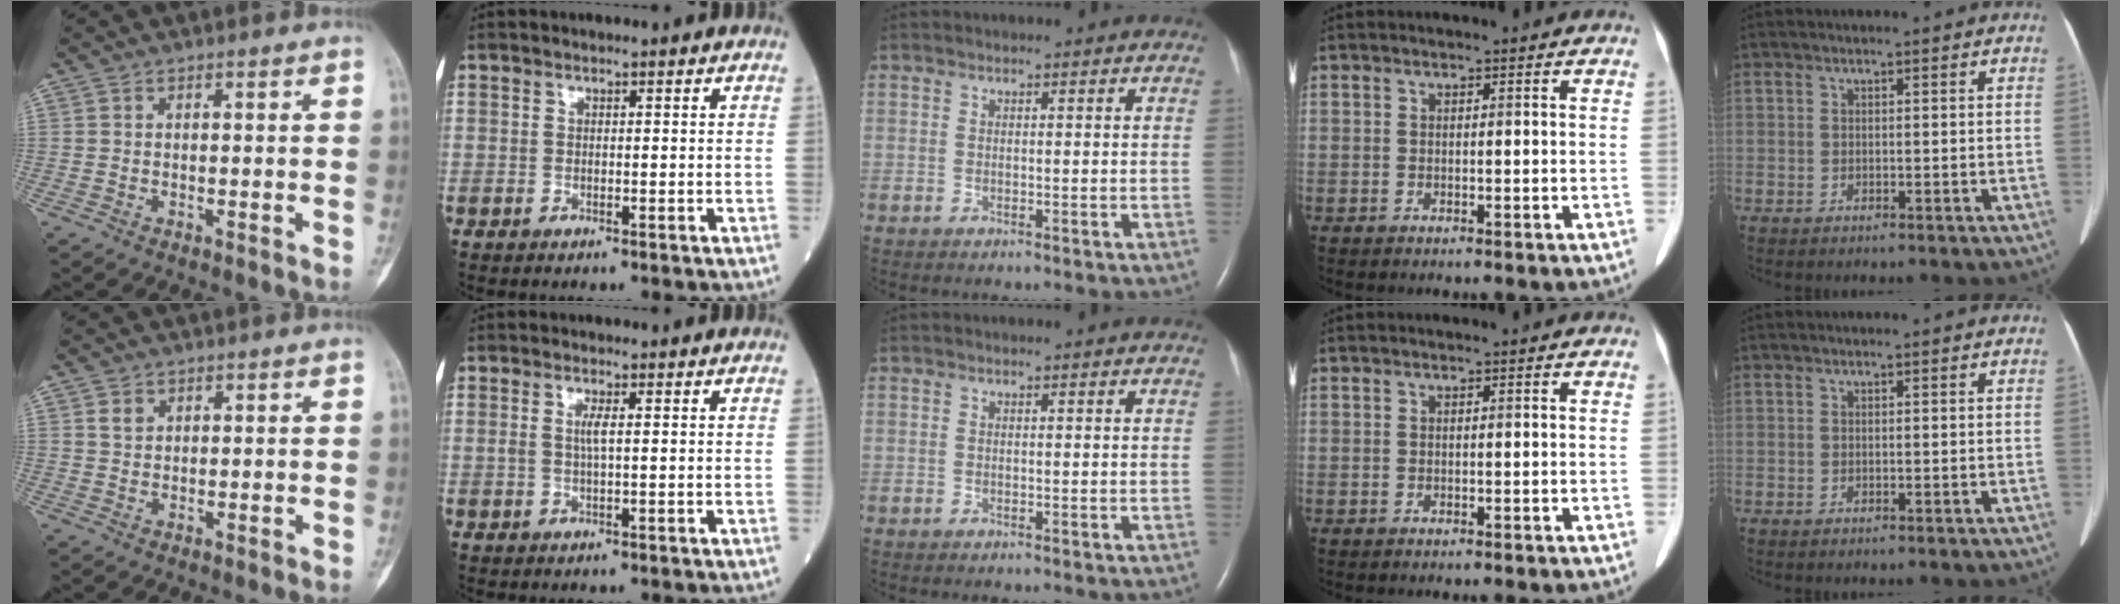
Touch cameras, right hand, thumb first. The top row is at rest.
{"thumb": {"total": 1.9, "force": [1.0, 1.4, 0.9], "torque": [-0.009, -0.002, 0.019]}, "index": {"total": 1.9, "force": [0.3, 0.1, 1.9], "torque": [-0.042, 0.000, 0.002]}}